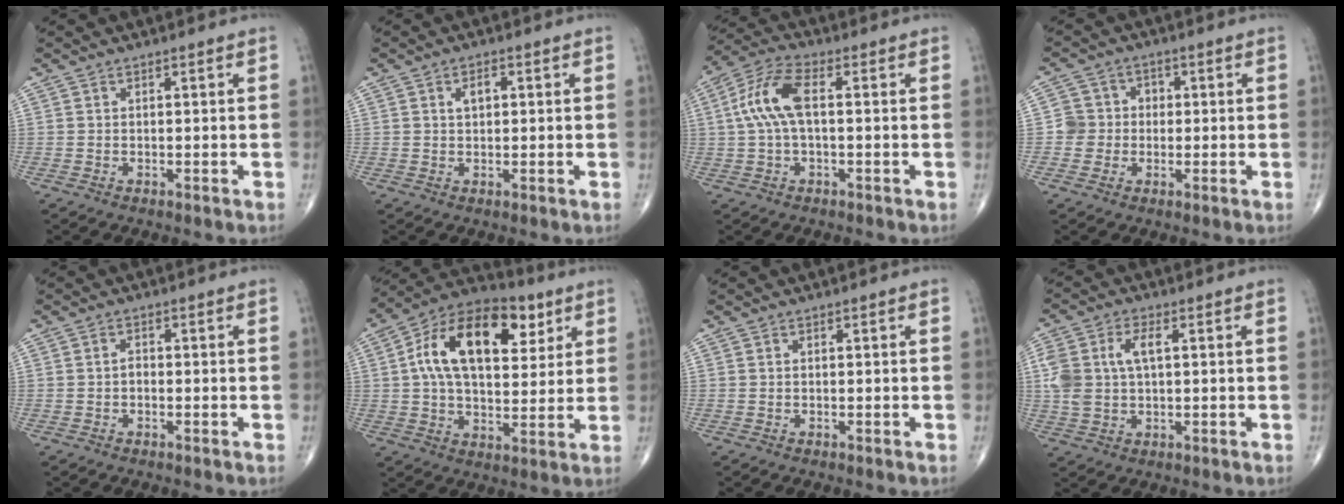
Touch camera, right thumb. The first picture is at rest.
{"total": 2.5, "force": [0.7, 1.5, 1.9], "torque": [-0.030, 0.004, 0.012]}
{"total": 9.2, "force": [0.8, 4.0, 8.3], "torque": [-0.193, 0.029, 0.012]}
{"total": 5.0, "force": [-0.4, 4.9, 0.6], "torque": [0.026, 0.014, -0.015]}
{"total": 1.1, "force": [-0.2, 0.8, 0.8], "torque": [-0.009, 0.002, -0.006]}
{"total": 20.5, "force": [6.3, 11.6, 15.6], "torque": [-0.232, 0.005, 0.096]}
{"total": 0.0}
{"total": 8.3, "force": [1.5, 4.6, 6.7], "torque": [-0.155, 0.012, 0.033]}